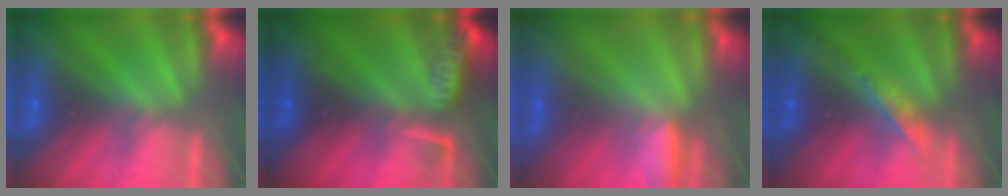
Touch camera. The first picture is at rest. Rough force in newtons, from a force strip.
{"total": 8.6}
{"total": 3.0}
{"total": 2.4}